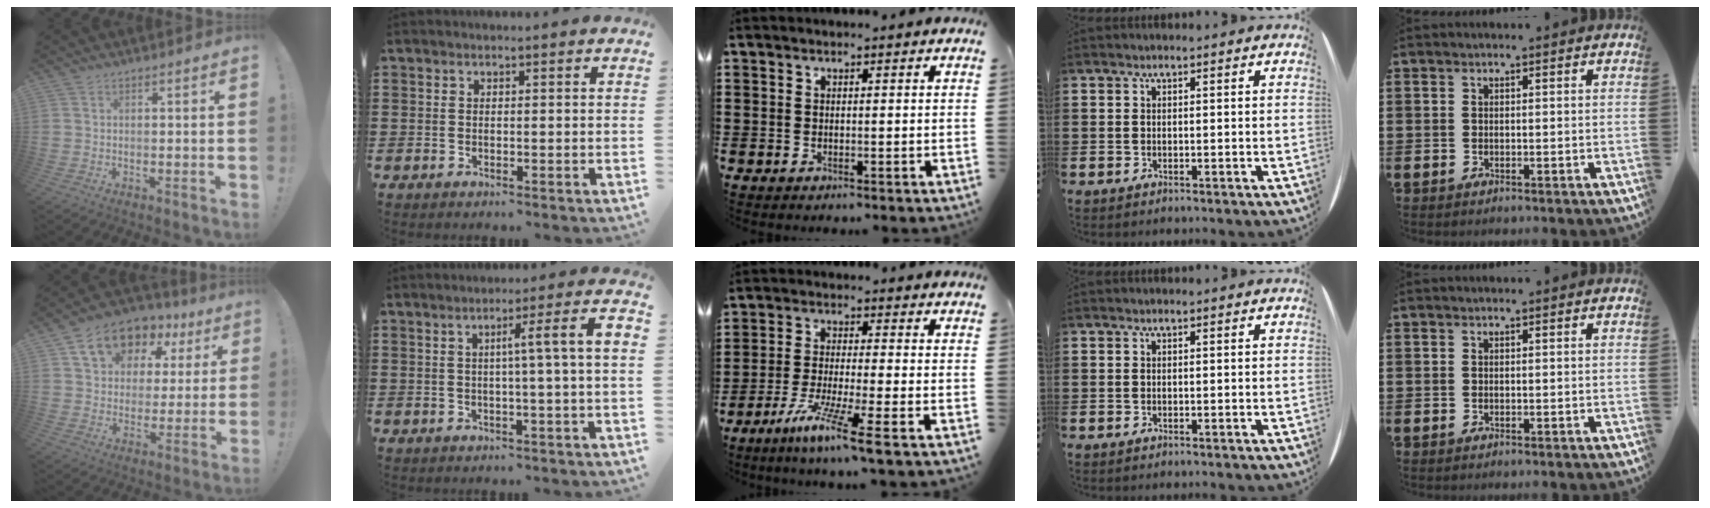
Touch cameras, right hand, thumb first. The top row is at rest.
{"thumb": {"total": 14.0, "force": [7.3, 10.1, 6.5], "torque": [-0.098, -0.037, 0.140]}, "index": {"total": 6.2, "force": [0.1, -0.5, 6.1], "torque": [-0.104, -0.007, -0.007]}, "middle": {"total": 7.1, "force": [-4.9, -0.7, 5.2], "torque": [-0.112, -0.020, -0.096]}}